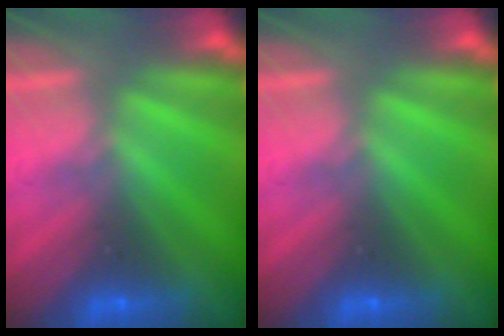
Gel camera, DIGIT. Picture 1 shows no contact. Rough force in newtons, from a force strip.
{"total": 0.0}